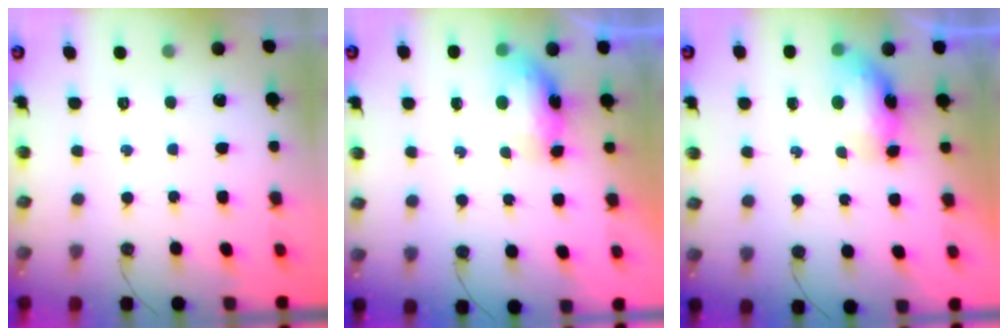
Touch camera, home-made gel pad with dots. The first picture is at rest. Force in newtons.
{"total": 15.8, "press": 9.7, "slide": 12.5}
{"total": 11.3, "press": 8.7, "slide": 7.2}